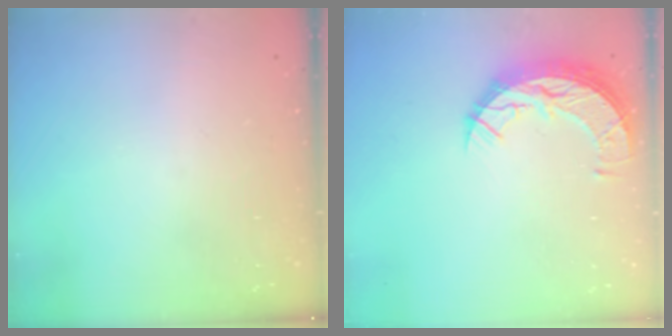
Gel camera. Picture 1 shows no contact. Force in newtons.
{"total": 10.7, "press": 10.7, "slide": 0.8}